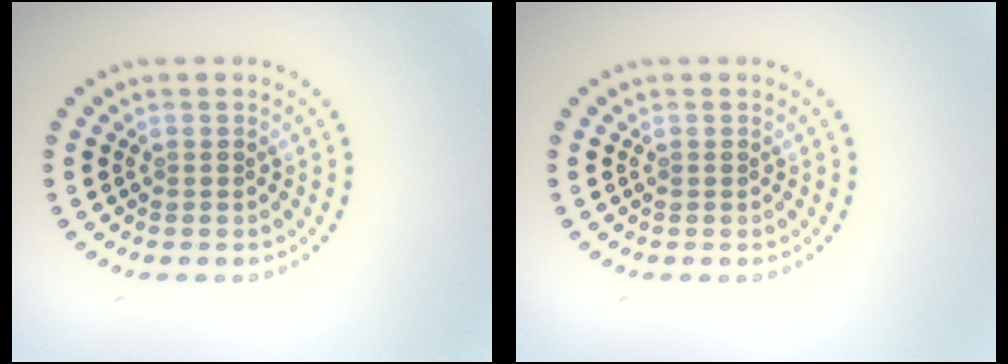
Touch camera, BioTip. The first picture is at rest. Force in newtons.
{"total": 0.0}